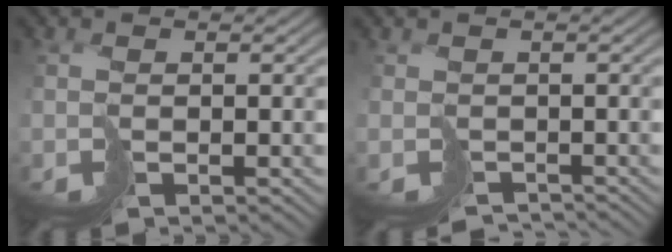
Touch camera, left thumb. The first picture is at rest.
{"total": 2.4, "force": [-2.2, 0.8, -0.3], "torque": [0.017, -0.010, -0.030]}